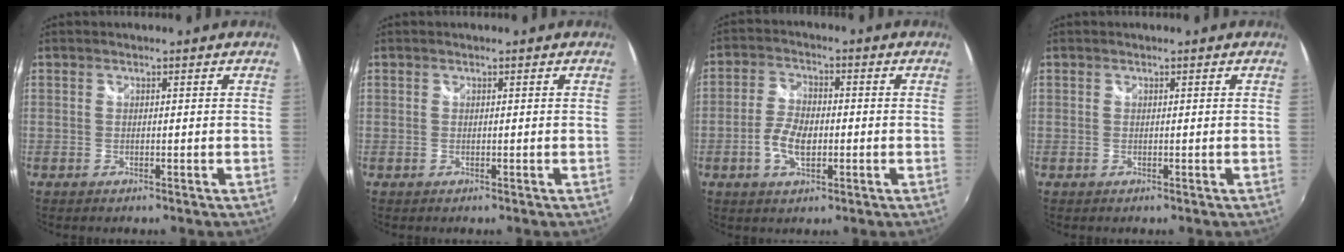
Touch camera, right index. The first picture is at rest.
{"total": 0.0}
{"total": 6.3, "force": [-1.6, 3.4, 5.1], "torque": [-0.106, 0.008, -0.028]}
{"total": 0.0}